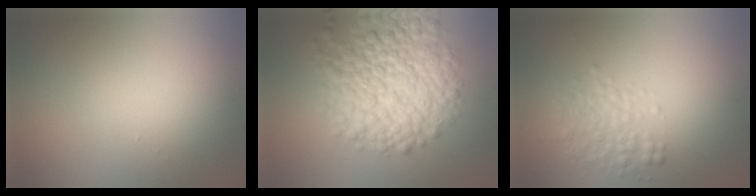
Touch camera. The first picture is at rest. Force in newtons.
{"total": 9.2, "press": 9.2, "slide": 0.4}
{"total": 3.0, "press": 3.0, "slide": 0.1}